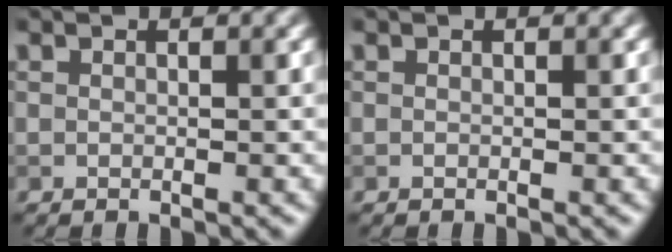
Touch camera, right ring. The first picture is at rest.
{"total": 0.0}